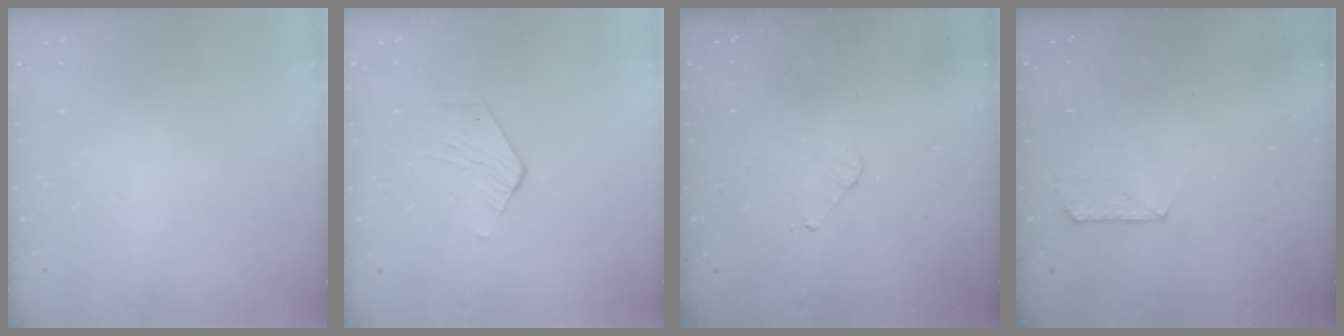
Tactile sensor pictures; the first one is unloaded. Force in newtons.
{"total": 2.4, "press": 2.4, "slide": 0.2}
{"total": 3.2, "press": 3.2, "slide": 0.3}
{"total": 5.5, "press": 5.5, "slide": 0.5}